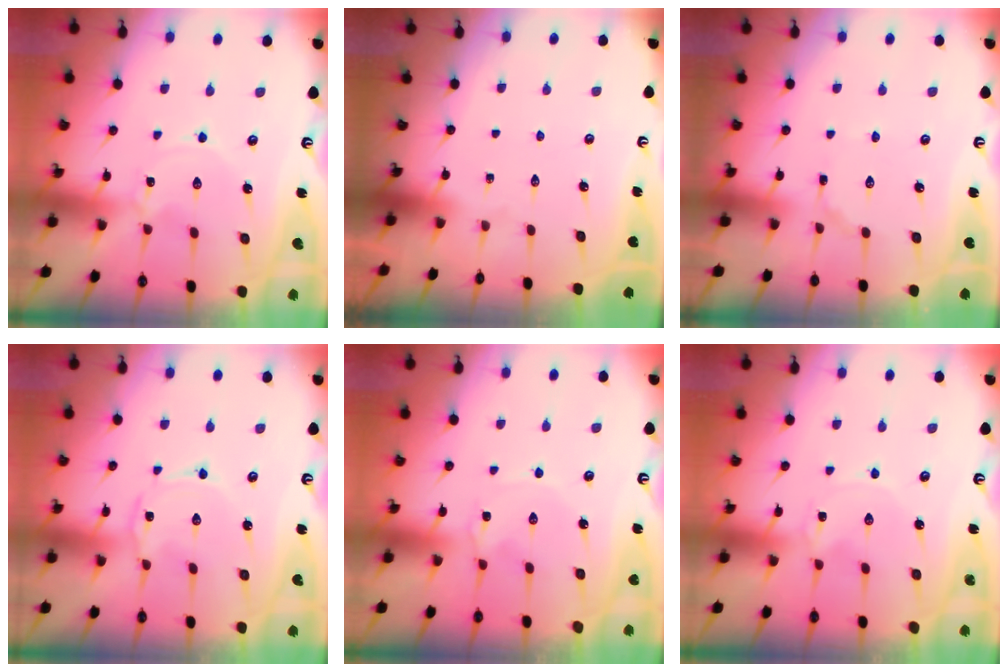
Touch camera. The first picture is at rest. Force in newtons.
{"total": 0.0}
{"total": 3.2, "press": 3.2, "slide": 0.4}
{"total": 1.0, "press": 1.0, "slide": 0.2}
{"total": 1.1, "press": 1.1, "slide": 0.2}
{"total": 0.0}